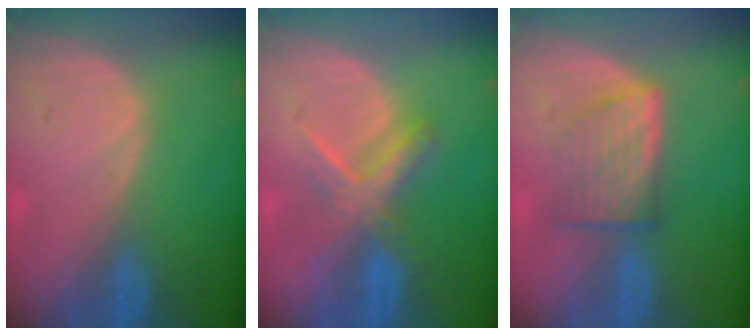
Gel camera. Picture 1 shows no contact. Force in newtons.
{"total": 5.6, "press": 5.6, "slide": 0.1}
{"total": 6.2, "press": 5.9, "slide": 1.9}